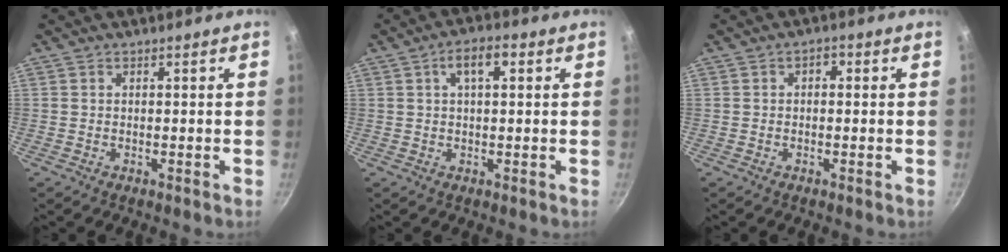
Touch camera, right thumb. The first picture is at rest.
{"total": 5.0, "force": [1.6, 2.3, 4.2], "torque": [-0.063, 0.013, 0.024]}
{"total": 1.7, "force": [0.2, 1.2, 1.2], "torque": [-0.015, 0.007, -0.002]}